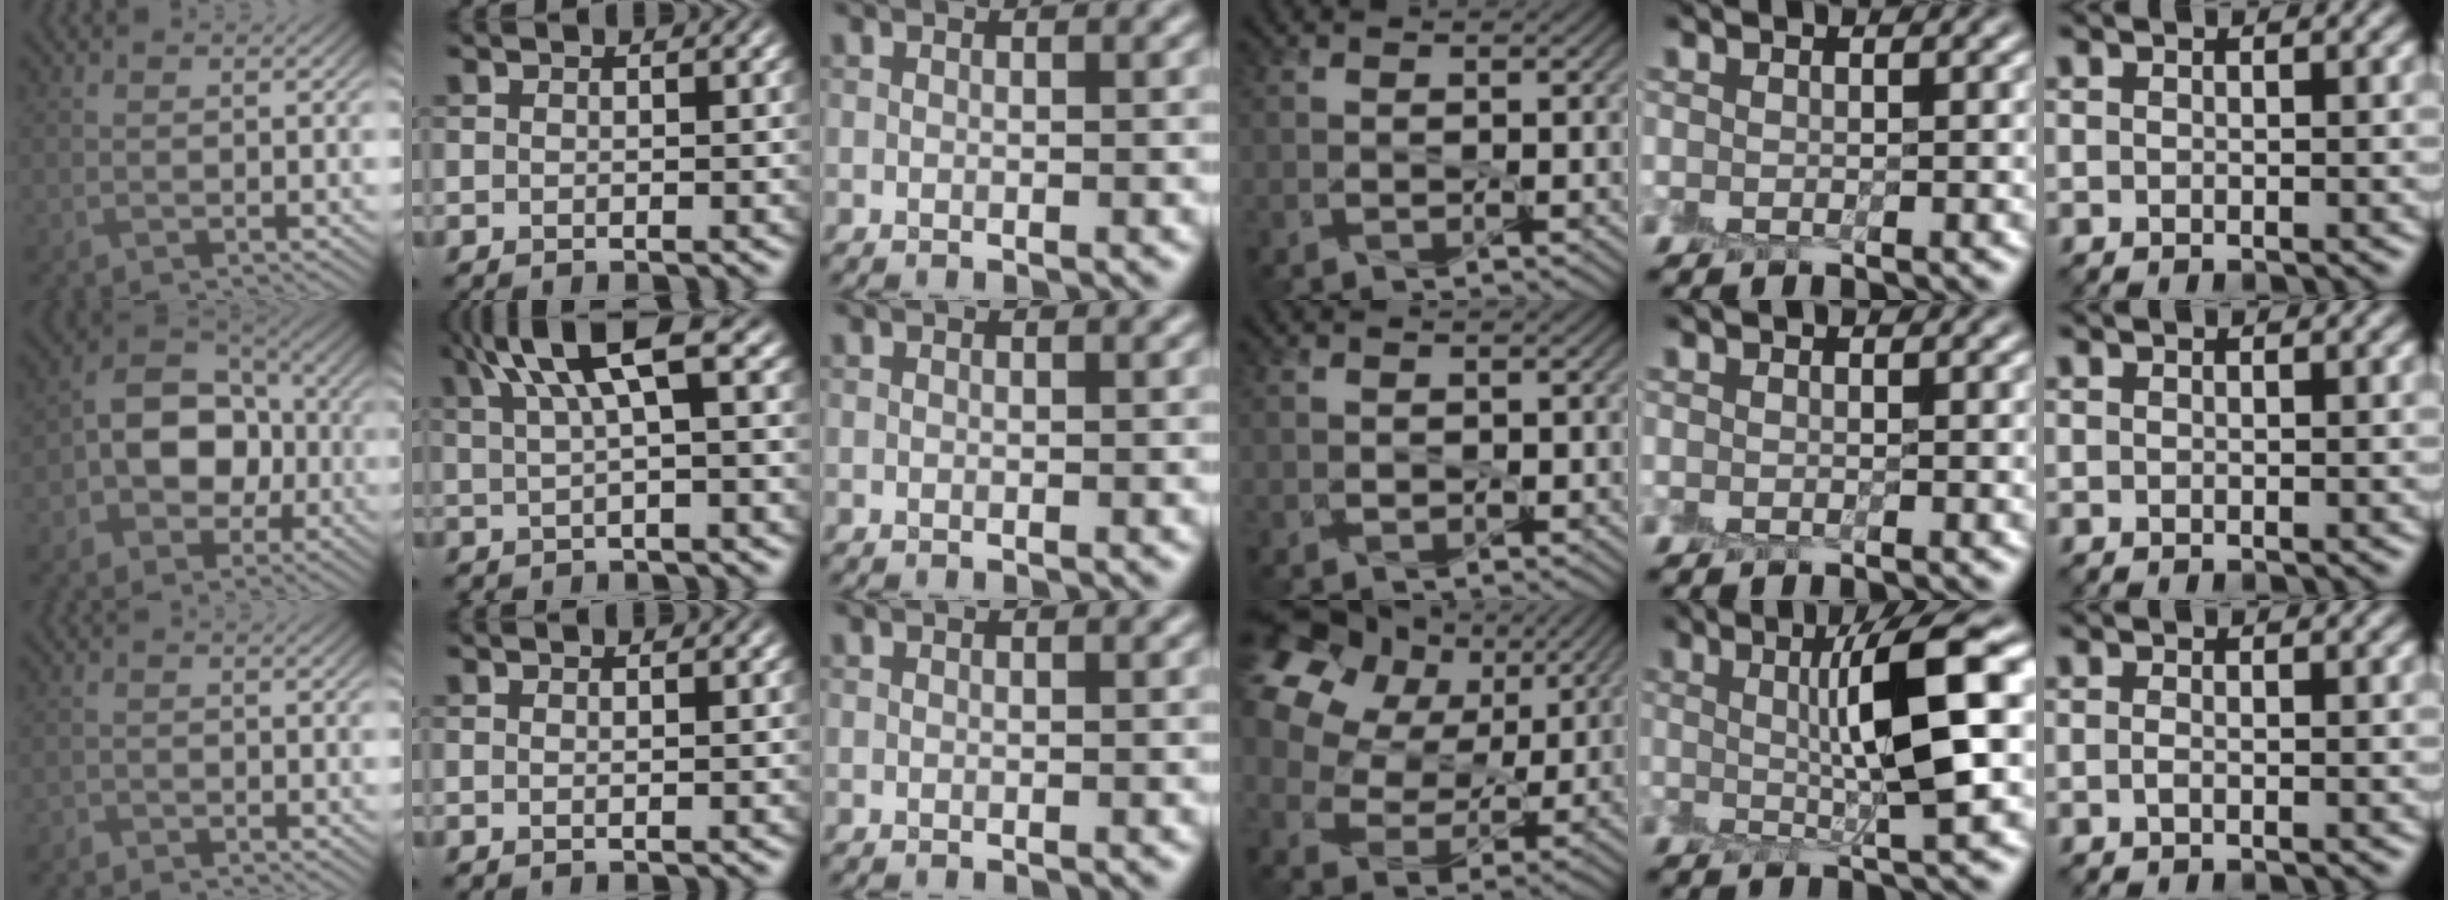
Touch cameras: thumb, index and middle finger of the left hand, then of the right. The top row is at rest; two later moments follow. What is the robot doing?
{"motion": "peel", "object": "envelope seal"}